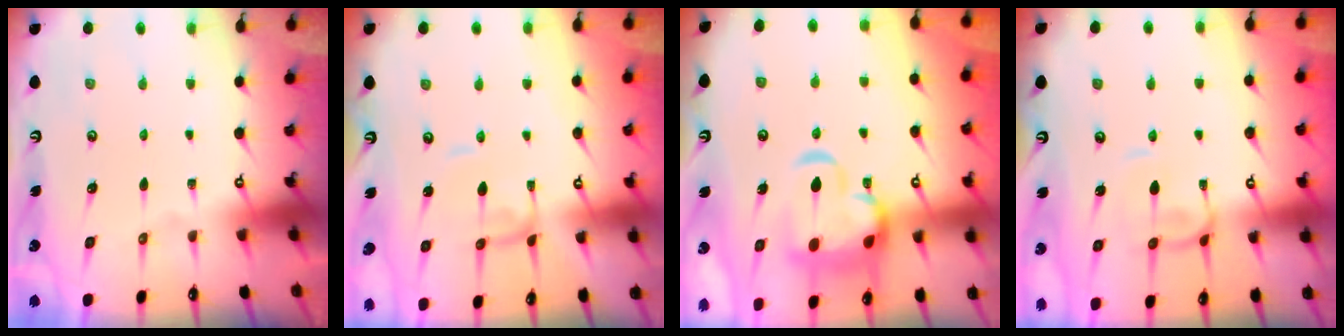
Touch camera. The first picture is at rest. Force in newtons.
{"total": 2.0, "press": 2.0, "slide": 0.1}
{"total": 9.4, "press": 9.3, "slide": 1.7}
{"total": 1.7, "press": 1.6, "slide": 0.4}